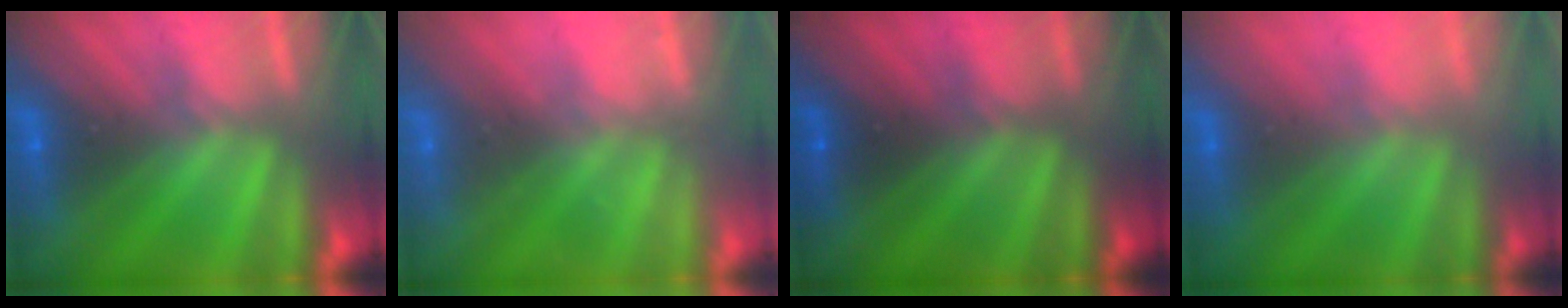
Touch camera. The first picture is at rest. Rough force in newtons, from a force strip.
{"total": 2.2}
{"total": 2.5}
{"total": 2.5}